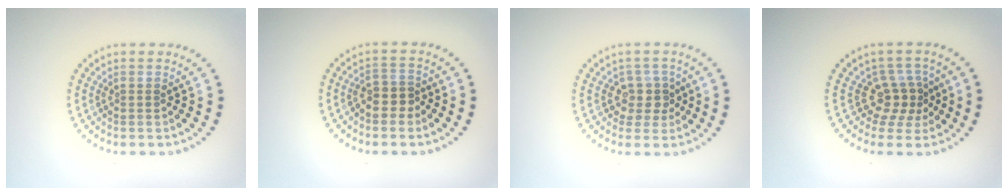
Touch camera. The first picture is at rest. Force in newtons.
{"total": 2.5, "press": 2.2, "slide": 1.1}
{"total": 2.3, "press": 2.0, "slide": 1.2}
{"total": 3.0, "press": 2.2, "slide": 2.1}